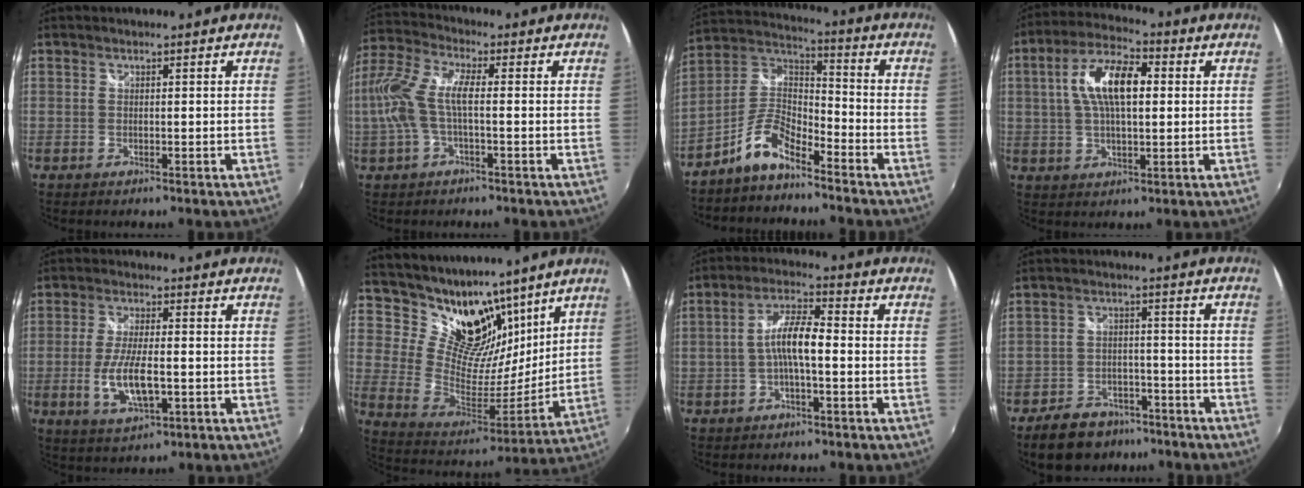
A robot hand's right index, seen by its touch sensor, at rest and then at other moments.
{"total": 10.6, "force": [-0.9, 3.6, 9.9], "torque": [-0.206, 0.007, -0.018]}
{"total": 8.9, "force": [-6.3, 2.9, 5.5], "torque": [-0.132, 0.029, -0.129]}
{"total": 11.7, "force": [2.0, 5.0, 10.4], "torque": [-0.196, 0.022, 0.032]}
{"total": 9.2, "force": [-2.2, 3.2, 8.3], "torque": [-0.168, -0.011, -0.037]}
{"total": 17.3, "force": [12.6, 9.2, 7.5], "torque": [-0.146, -0.007, 0.230]}
{"total": 6.9, "force": [-1.4, 1.6, 6.5], "torque": [-0.134, 0.015, -0.027]}
{"total": 11.6, "force": [-8.6, 6.5, 4.1], "torque": [-0.109, 0.011, -0.122]}